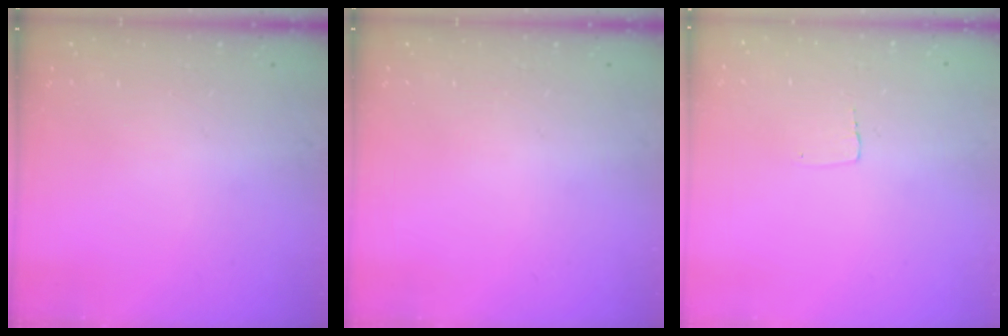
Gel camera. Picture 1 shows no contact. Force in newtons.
{"total": 0.0}
{"total": 2.3, "press": 2.3, "slide": 0.1}